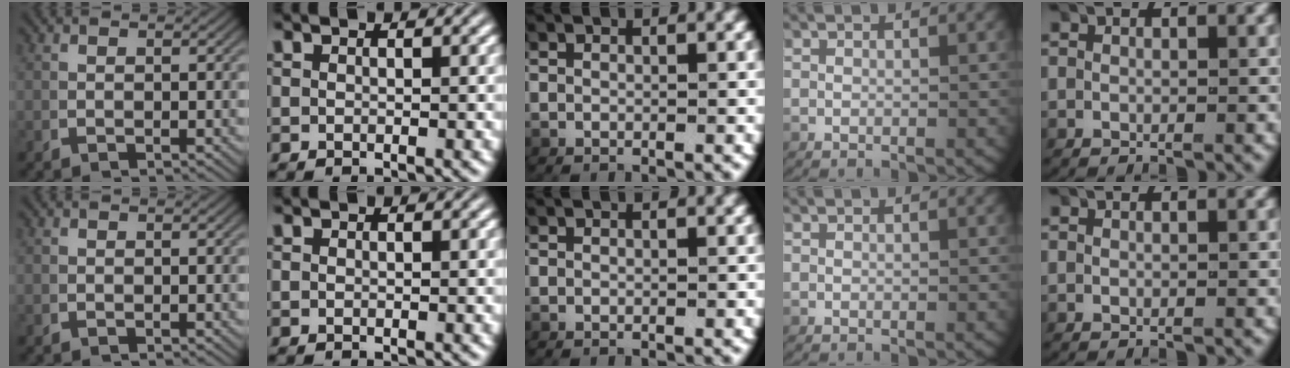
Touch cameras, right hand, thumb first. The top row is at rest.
{}